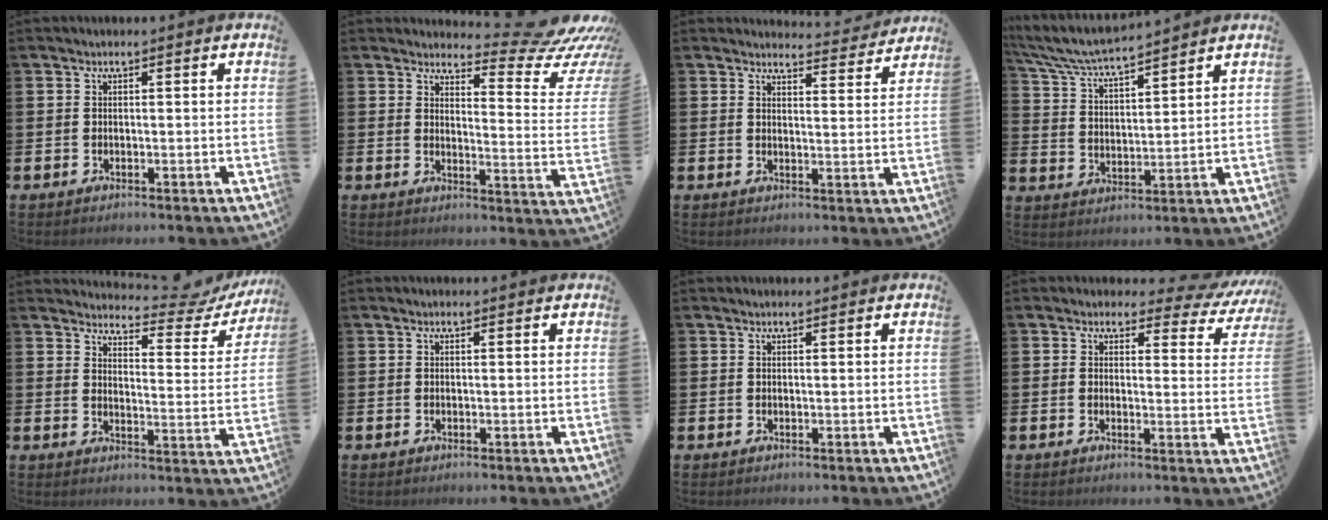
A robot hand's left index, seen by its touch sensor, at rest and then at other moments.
{"total": 6.6, "force": [6.0, 1.4, 2.4], "torque": [-0.033, -0.063, 0.094]}
{"total": 3.9, "force": [3.9, 0.4, 0.1], "torque": [-0.003, -0.030, 0.067]}
{"total": 6.5, "force": [6.2, 0.3, 1.8], "torque": [-0.065, -0.038, 0.109]}
{"total": 5.4, "force": [5.2, 1.0, 1.4], "torque": [-0.032, -0.040, 0.083]}
{"total": 0.0}
{"total": 0.6, "force": [0.5, 0.1, 0.1], "torque": [0.007, -0.003, 0.008]}
{"total": 2.8, "force": [2.1, 1.6, 0.8], "torque": [-0.011, -0.025, 0.027]}